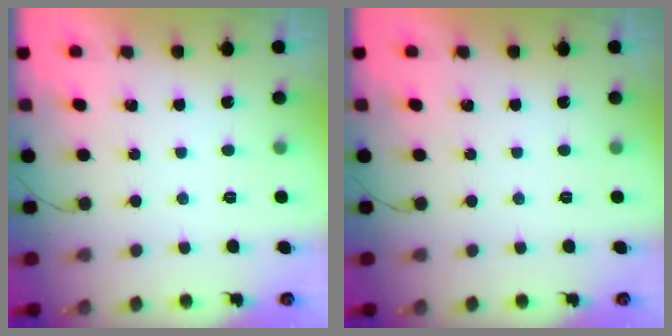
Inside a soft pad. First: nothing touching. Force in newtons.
{"total": 0.0}